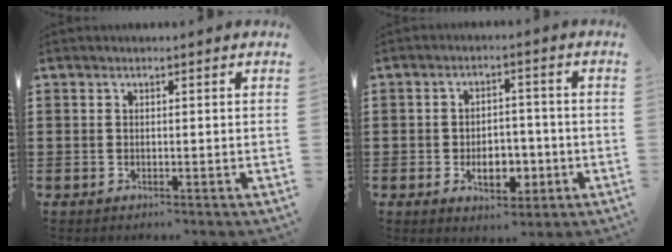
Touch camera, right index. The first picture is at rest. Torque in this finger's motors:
{"motor_torque": [0.24, -0.13, 0.43, 0.09]}